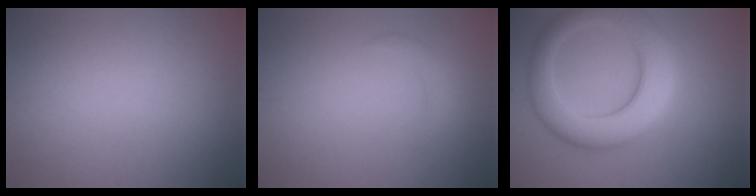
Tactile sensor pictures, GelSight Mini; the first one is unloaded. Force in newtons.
{"total": 1.4, "press": 1.4, "slide": 0.0}
{"total": 8.0, "press": 8.0, "slide": 0.4}